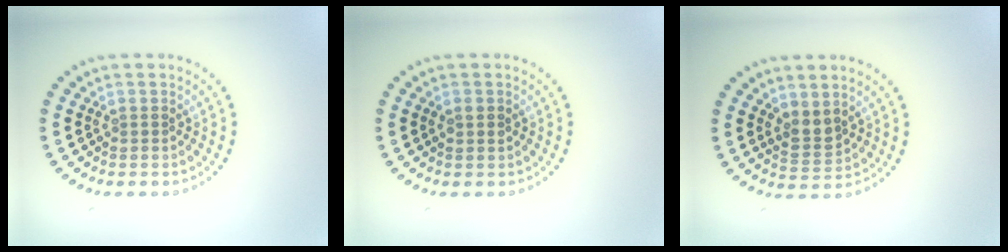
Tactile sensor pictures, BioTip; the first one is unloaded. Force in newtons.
{"total": 1.1, "press": 1.1, "slide": 0.1}
{"total": 1.9, "press": 1.6, "slide": 1.0}